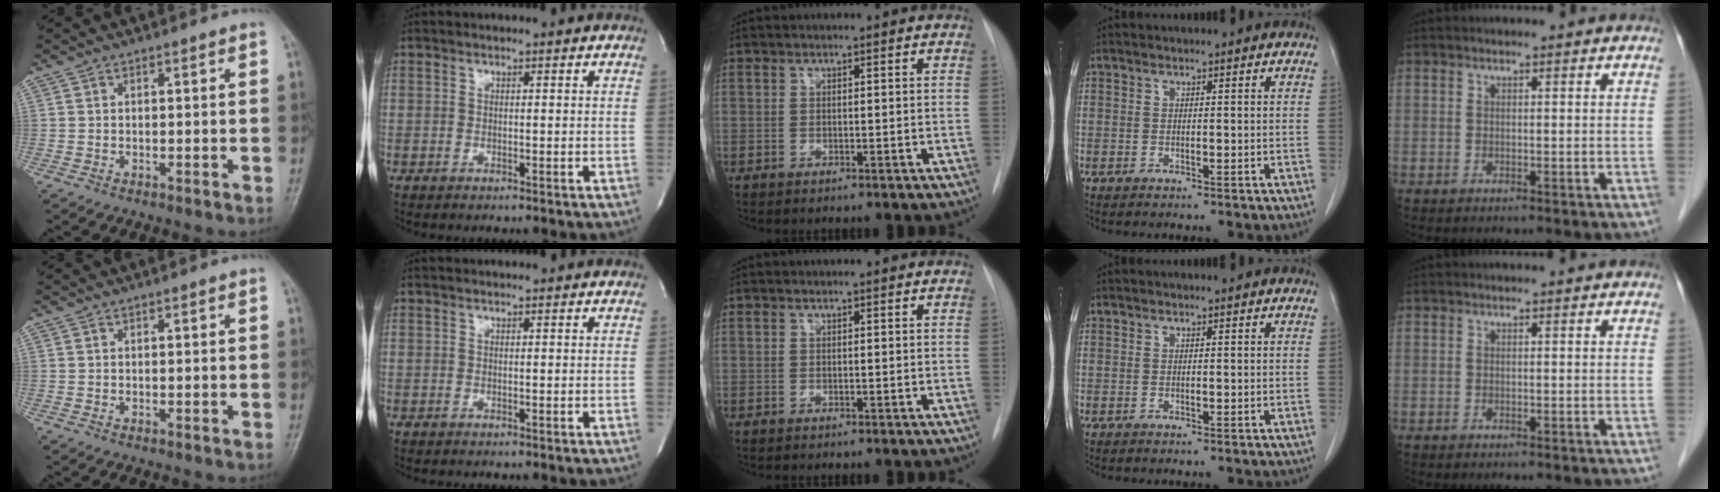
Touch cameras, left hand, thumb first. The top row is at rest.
{}